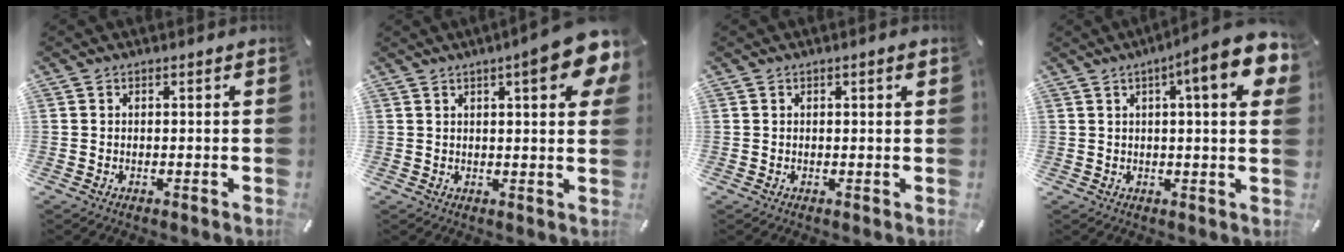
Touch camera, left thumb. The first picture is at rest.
{"total": 11.1, "force": [5.6, 2.5, 9.3], "torque": [-0.124, -0.027, 0.089]}
{"total": 1.3, "force": [0.5, 0.2, 1.1], "torque": [-0.022, 0.002, 0.007]}
{"total": 12.5, "force": [5.2, 2.1, 11.2], "torque": [-0.156, -0.024, 0.076]}